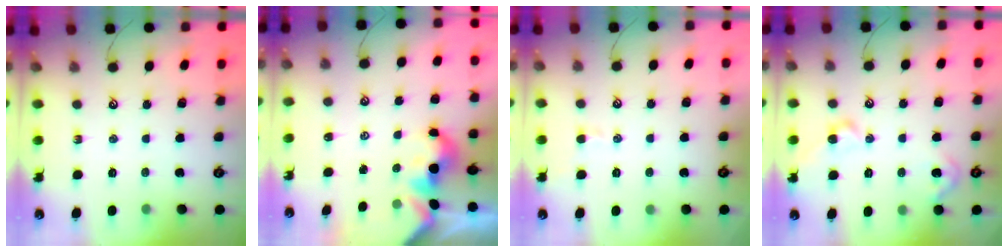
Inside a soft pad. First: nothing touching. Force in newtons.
{"total": 1.1, "press": 1.1, "slide": 0.1}
{"total": 1.0, "press": 0.8, "slide": 0.5}
{"total": 6.2, "press": 6.2, "slide": 1.0}